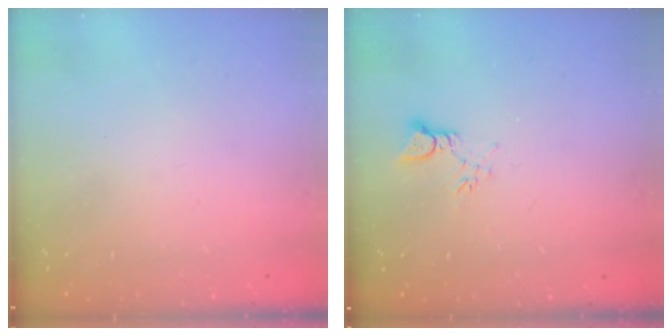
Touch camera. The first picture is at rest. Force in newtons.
{"total": 2.8, "press": 2.8, "slide": 0.4}